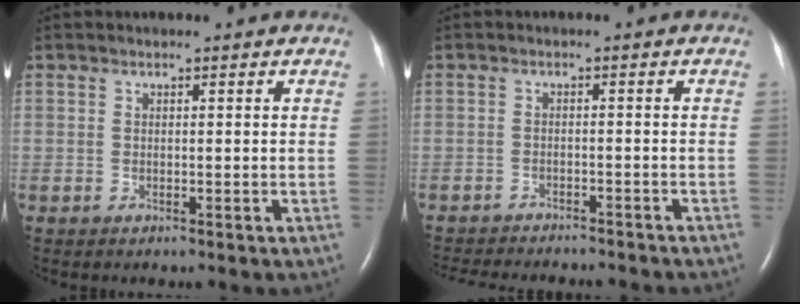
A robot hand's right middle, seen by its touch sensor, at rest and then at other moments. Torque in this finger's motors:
{"motor_torque": [0.34, -0.55, 0.37, 0.12]}